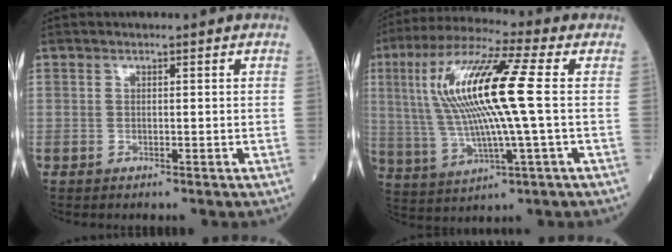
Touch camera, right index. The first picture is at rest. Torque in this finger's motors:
{"motor_torque": [1.89, 0.25, 1.05, 0.21]}